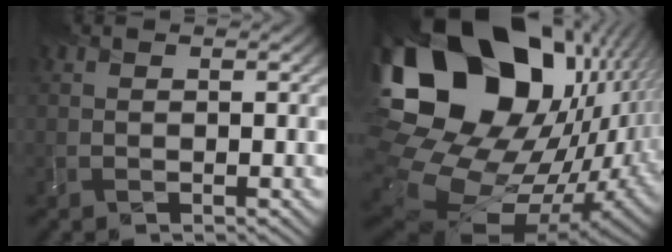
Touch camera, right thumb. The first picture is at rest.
{"total": 22.9, "force": [4.0, 17.1, 14.8], "torque": [-0.320, -0.023, 0.084]}